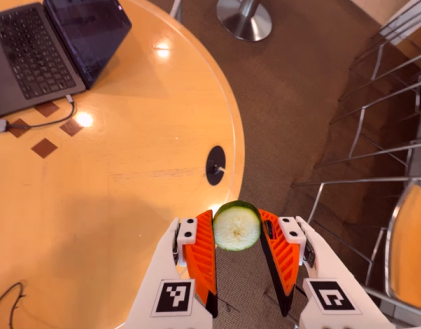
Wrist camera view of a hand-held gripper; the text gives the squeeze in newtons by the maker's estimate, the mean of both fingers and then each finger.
{"total": 8.9, "left": 8.9, "right": 8.9}